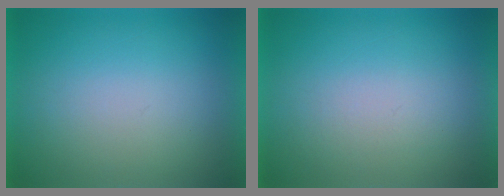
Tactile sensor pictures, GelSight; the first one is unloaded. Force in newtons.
{"total": 1.3}